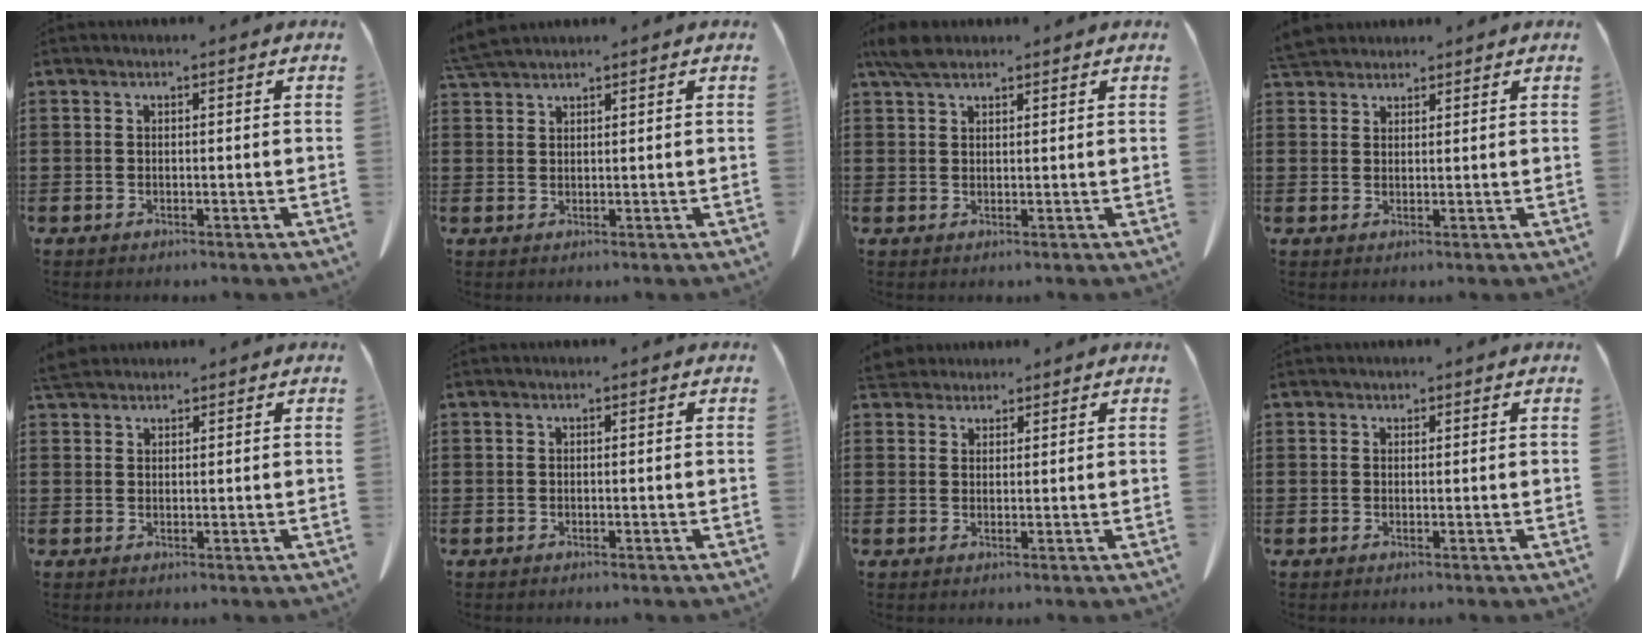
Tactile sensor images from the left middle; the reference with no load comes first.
{"total": 3.1, "force": [2.9, 0.1, 1.1], "torque": [-0.030, -0.003, 0.057]}
{"total": 3.8, "force": [2.8, 1.4, 2.3], "torque": [-0.052, 0.006, 0.053]}
{"total": 3.8, "force": [3.5, 1.0, 0.9], "torque": [-0.029, -0.003, 0.069]}
{"total": 2.9, "force": [2.7, 0.9, 0.9], "torque": [-0.027, 0.000, 0.053]}
{"total": 0.0}
{"total": 3.0, "force": [2.8, 1.0, 0.4], "torque": [-0.018, -0.001, 0.055]}
{"total": 0.7, "force": [0.6, 0.4, 0.0], "torque": [-0.003, 0.000, 0.013]}